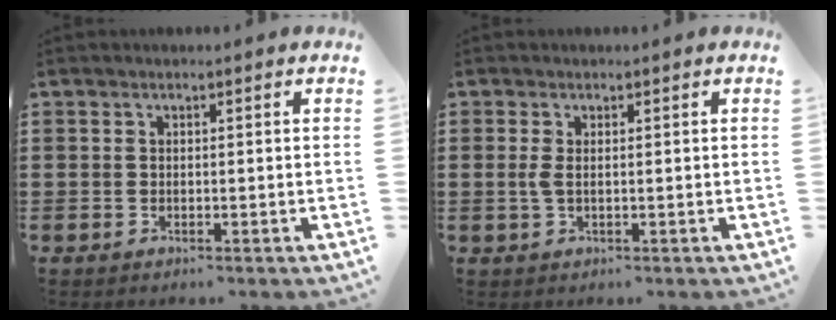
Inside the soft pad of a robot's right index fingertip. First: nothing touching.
{"total": 1.6, "force": [0.1, 0.4, 1.5], "torque": [-0.038, -0.003, -0.001]}